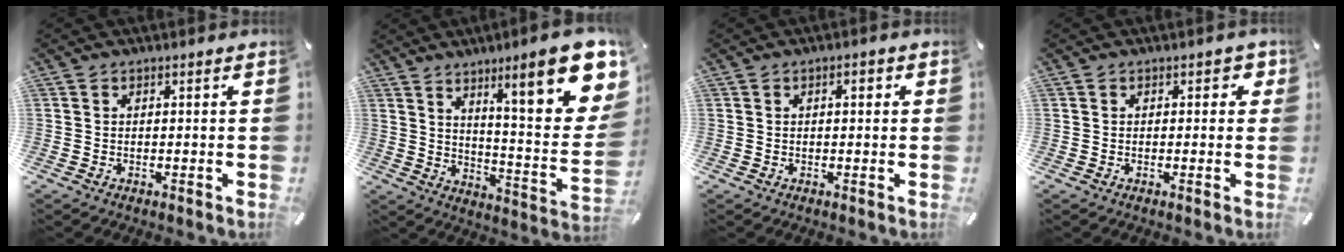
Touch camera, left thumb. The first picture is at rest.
{"total": 21.3, "force": [11.9, 5.5, 16.8], "torque": [-0.232, -0.085, 0.181]}
{"total": 2.0, "force": [0.5, 0.8, 1.8], "torque": [-0.028, 0.004, 0.004]}
{"total": 1.8, "force": [0.3, 1.2, 1.3], "torque": [-0.010, 0.003, -0.001]}